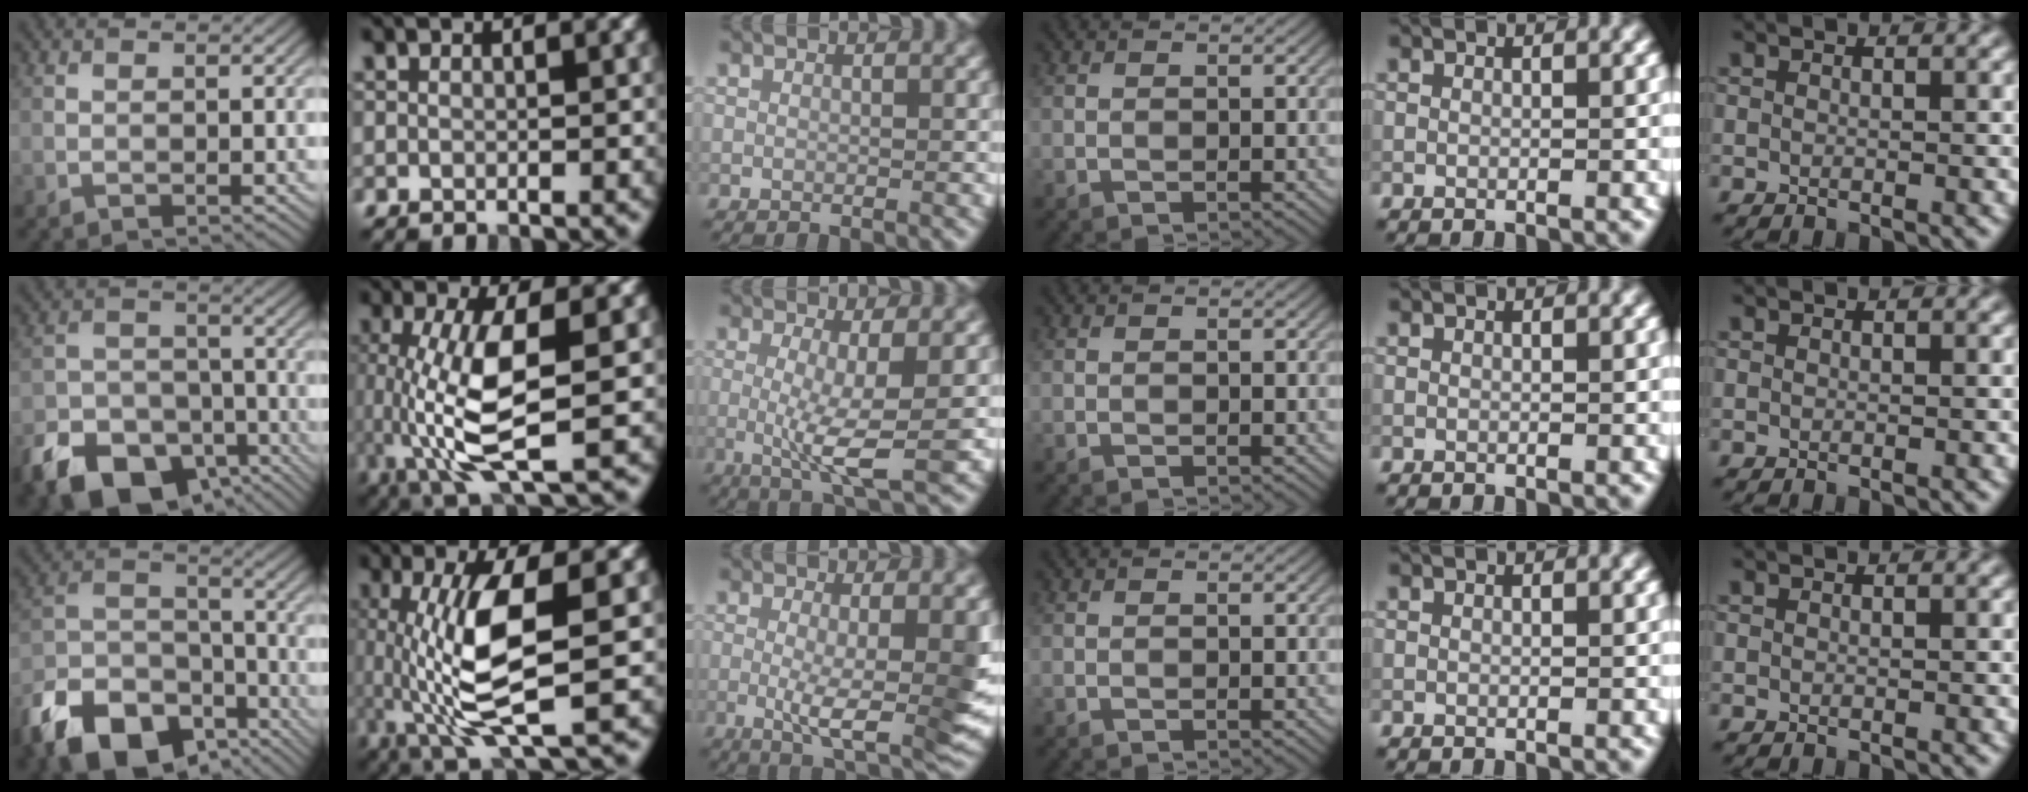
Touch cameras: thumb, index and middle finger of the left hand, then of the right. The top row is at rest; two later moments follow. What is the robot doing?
{"motion": "lift_and_place", "object": "calculator"}